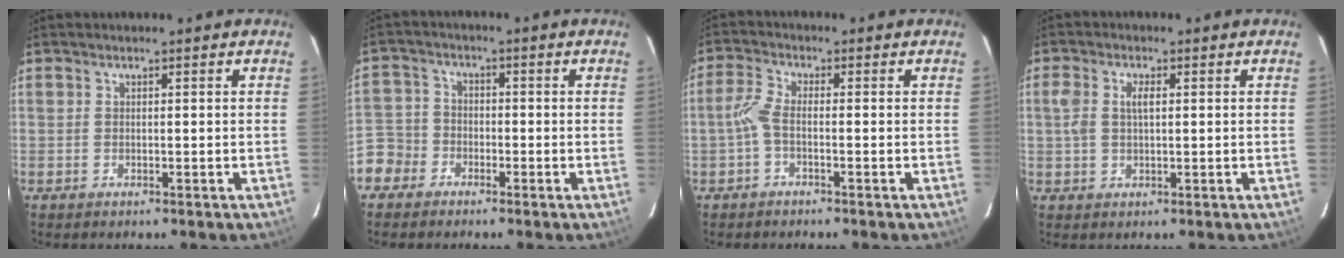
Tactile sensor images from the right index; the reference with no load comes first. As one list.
[{"total": 6.2, "force": [-3.8, 4.9, 0.6], "torque": [-0.017, 0.023, -0.084]}, {"total": 3.0, "force": [-1.3, 0.8, 2.6], "torque": [-0.068, 0.007, -0.029]}, {"total": 3.9, "force": [0.6, 2.1, 3.2], "torque": [-0.065, 0.008, 0.011]}]